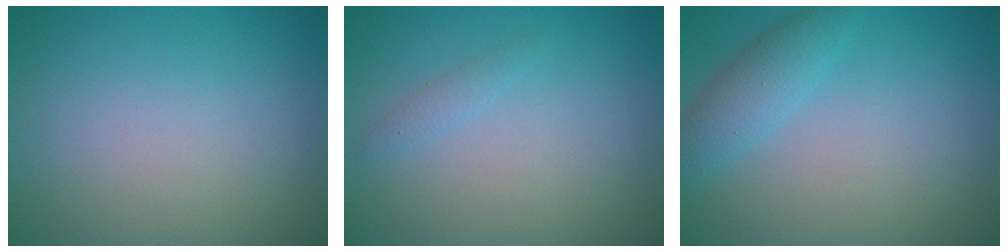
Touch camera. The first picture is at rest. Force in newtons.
{"total": 0.8, "press": 0.8, "slide": 0.1}
{"total": 2.7, "press": 2.7, "slide": 0.1}